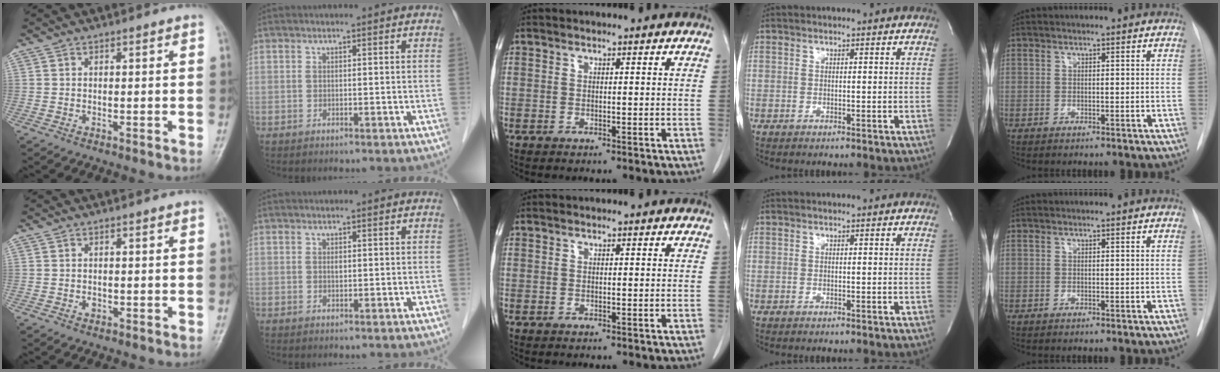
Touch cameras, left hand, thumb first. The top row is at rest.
{"thumb": {"total": 0.8, "force": [-0.1, 0.6, 0.5], "torque": [-0.004, 0.000, -0.002]}, "index": {"total": 0.6, "force": [0.2, 0.3, 0.4], "torque": [-0.007, 0.001, 0.002]}}